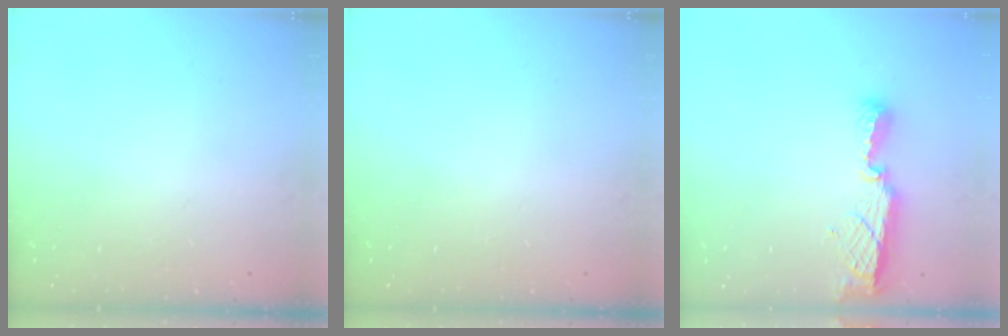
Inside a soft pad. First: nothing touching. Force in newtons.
{"total": 0.0}
{"total": 7.9, "press": 7.9, "slide": 0.3}